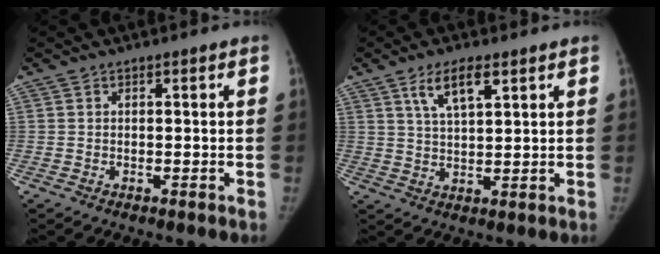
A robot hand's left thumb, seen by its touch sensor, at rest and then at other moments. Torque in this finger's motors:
{"motor_torque": [0.04, 0.24, 0.97, -0.42, 0.21]}